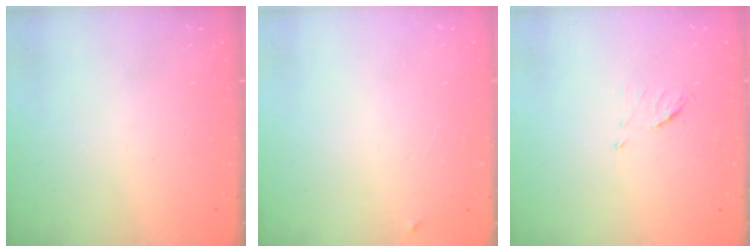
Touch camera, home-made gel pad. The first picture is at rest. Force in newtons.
{"total": 3.3, "press": 3.3, "slide": 0.4}
{"total": 5.2, "press": 5.1, "slide": 0.8}